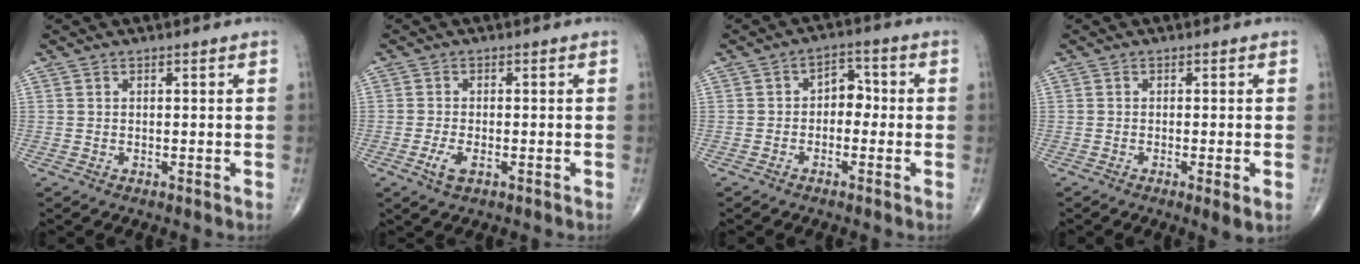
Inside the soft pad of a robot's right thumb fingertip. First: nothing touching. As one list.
[{"total": 3.1, "force": [-1.2, 1.5, 2.4], "torque": [-0.052, 0.002, -0.021]}, {"total": 4.2, "force": [-0.7, 3.0, 2.8], "torque": [-0.016, 0.025, -0.024]}, {"total": 3.0, "force": [-1.0, 0.4, 2.8], "torque": [-0.050, -0.010, -0.019]}]